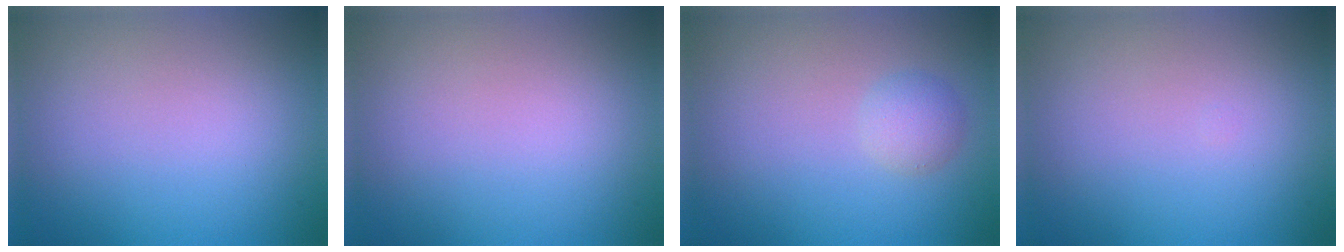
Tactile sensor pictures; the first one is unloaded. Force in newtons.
{"total": 0.0}
{"total": 1.6, "press": 1.6, "slide": 0.1}
{"total": 0.0}